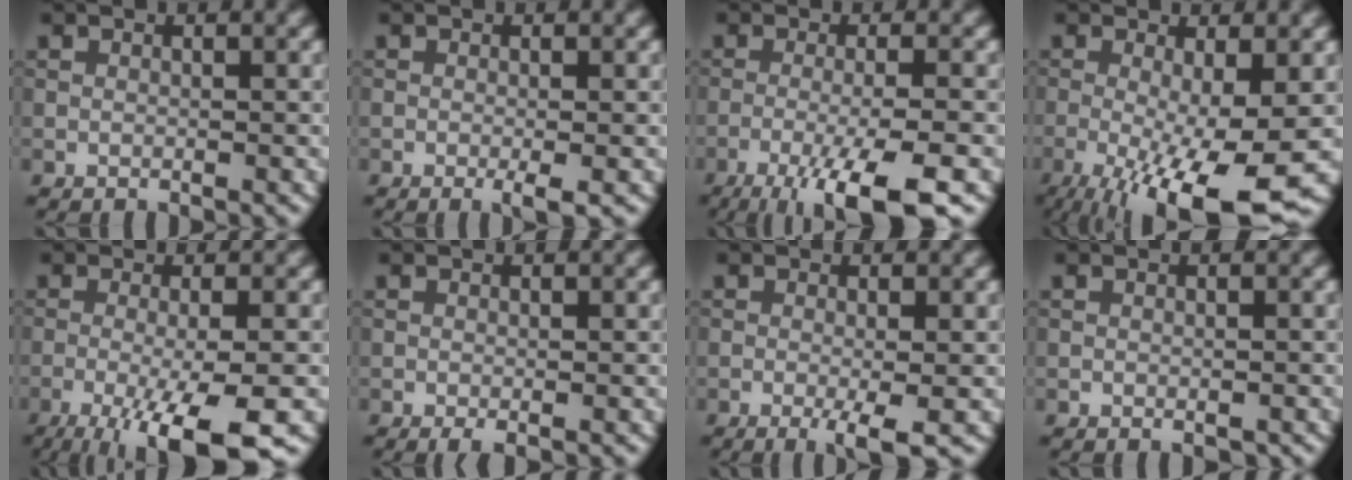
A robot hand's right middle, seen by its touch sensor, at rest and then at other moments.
{"total": 1.4, "force": [-0.5, 0.2, 1.3], "torque": [-0.022, -0.007, -0.010]}
{"total": 8.3, "force": [-4.9, 1.7, 6.6], "torque": [-0.096, -0.006, -0.085]}
{"total": 10.9, "force": [-4.1, 2.6, 9.8], "torque": [-0.164, -0.025, -0.060]}
{"total": 8.9, "force": [-4.3, 2.0, 7.6], "torque": [-0.108, -0.008, -0.072]}
{"total": 0.9, "force": [-0.5, 0.2, 0.8], "torque": [-0.016, -0.006, -0.008]}
{"total": 2.9, "force": [-1.1, 0.4, 2.7], "torque": [-0.049, -0.007, -0.019]}
{"total": 0.9, "force": [-0.5, 0.4, 0.6], "torque": [-0.008, -0.002, -0.005]}